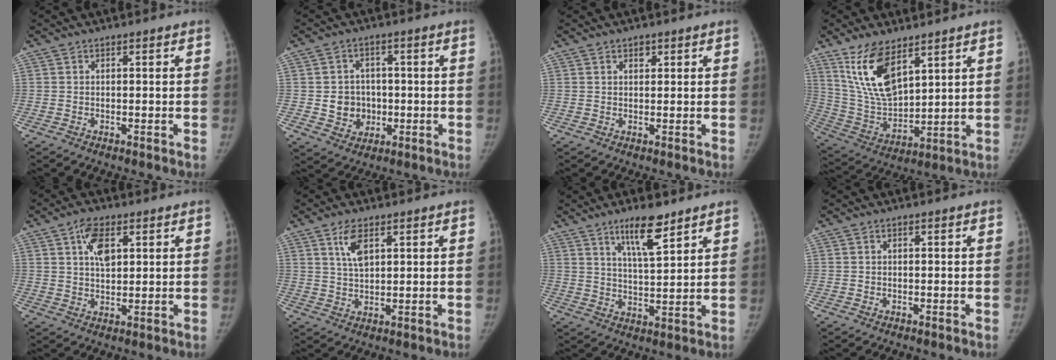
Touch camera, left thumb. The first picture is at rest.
{"total": 6.9, "force": [-0.6, 6.3, 2.7], "torque": [-0.013, 0.008, -0.003]}
{"total": 1.5, "force": [0.9, 0.9, 0.7], "torque": [-0.003, -0.003, 0.013]}
{"total": 14.4, "force": [8.4, 6.3, 9.8], "torque": [-0.167, -0.042, 0.180]}
{"total": 6.5, "force": [2.7, 3.4, 4.8], "torque": [-0.071, -0.009, 0.049]}
{"total": 5.2, "force": [2.6, 2.3, 3.8], "torque": [-0.070, -0.010, 0.054]}
{"total": 8.9, "force": [6.0, 2.0, 6.2], "torque": [-0.098, -0.040, 0.108]}
{"total": 0.0}